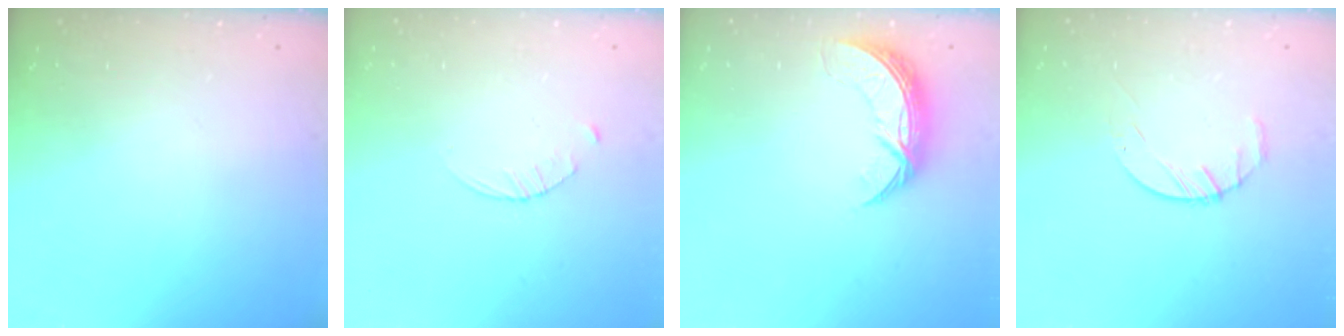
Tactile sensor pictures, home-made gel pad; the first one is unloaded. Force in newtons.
{"total": 2.9, "press": 2.9, "slide": 0.4}
{"total": 7.7, "press": 7.6, "slide": 0.7}
{"total": 4.8, "press": 4.7, "slide": 0.6}